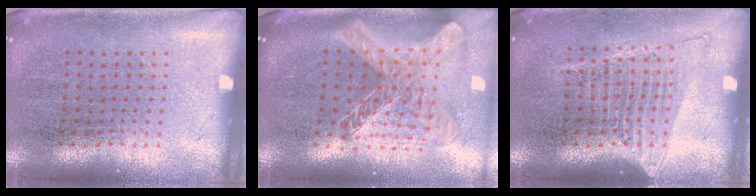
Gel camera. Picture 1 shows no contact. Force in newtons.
{"total": 1.9, "press": 1.6, "slide": 1.1}
{"total": 1.3, "press": 1.2, "slide": 0.6}